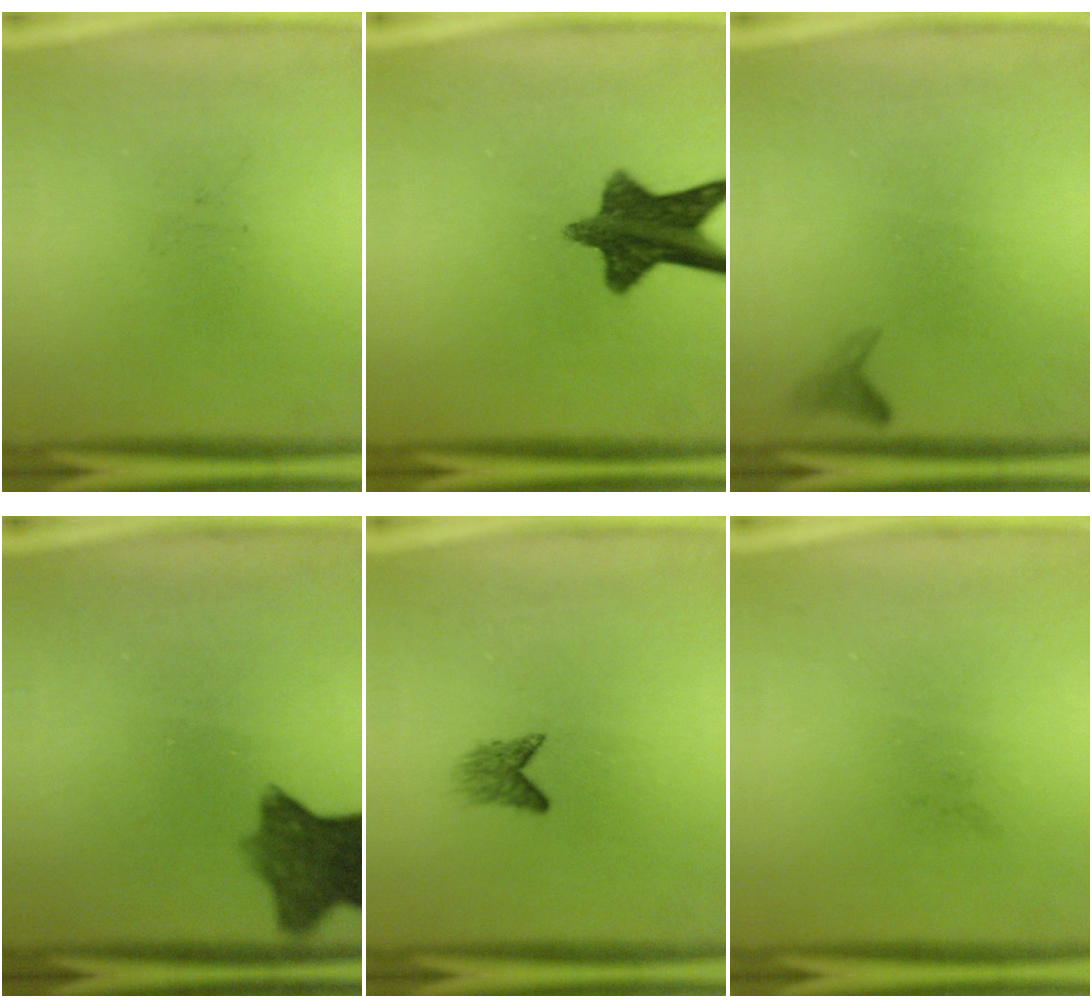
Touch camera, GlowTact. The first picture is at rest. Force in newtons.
{"total": 11.2}
{"total": 1.0}
{"total": 8.1}
{"total": 1.9}
{"total": 0.0}